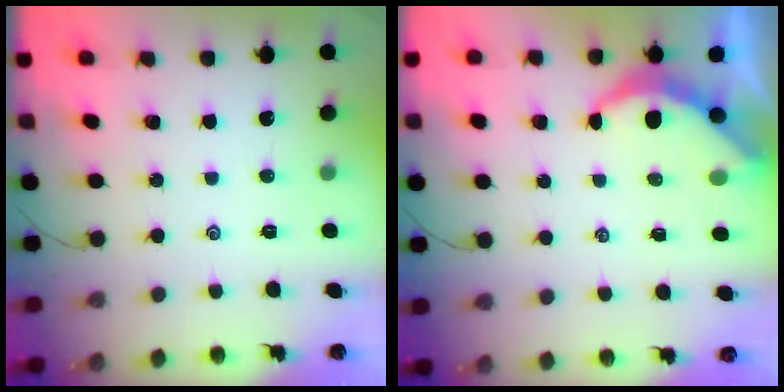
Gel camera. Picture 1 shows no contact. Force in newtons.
{"total": 5.8, "press": 5.8, "slide": 0.3}